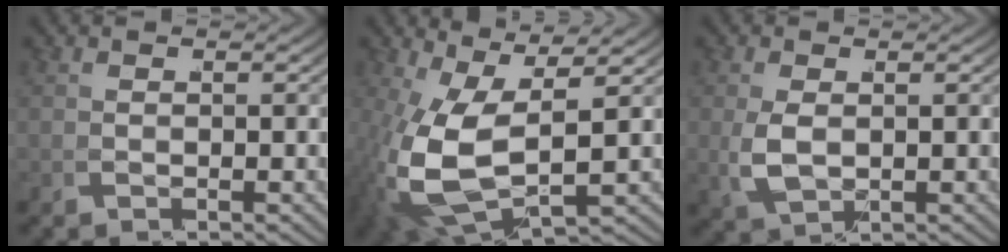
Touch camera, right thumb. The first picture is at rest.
{"total": 10.7, "force": [0.0, 6.3, 8.7], "torque": [-0.225, -0.061, 0.042]}
{"total": 3.4, "force": [0.3, 2.2, 2.5], "torque": [-0.075, -0.012, 0.023]}